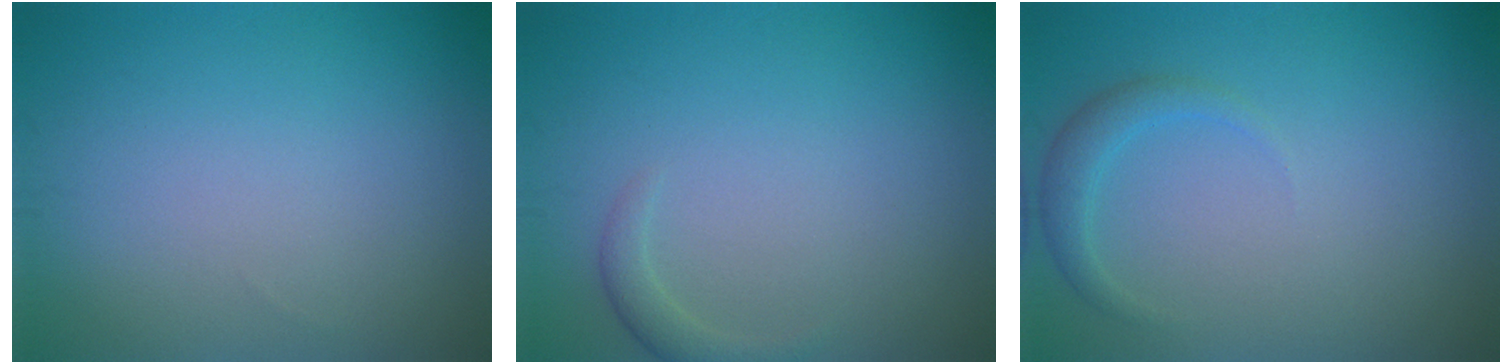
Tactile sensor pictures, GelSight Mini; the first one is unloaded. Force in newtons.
{"total": 1.4, "press": 1.4, "slide": 0.1}
{"total": 1.7, "press": 1.7, "slide": 0.1}